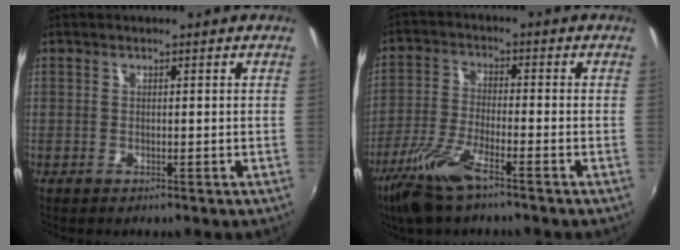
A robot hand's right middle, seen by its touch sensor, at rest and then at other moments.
{"total": 9.8, "force": [-6.6, 2.0, 6.9], "torque": [-0.155, -0.016, -0.132]}